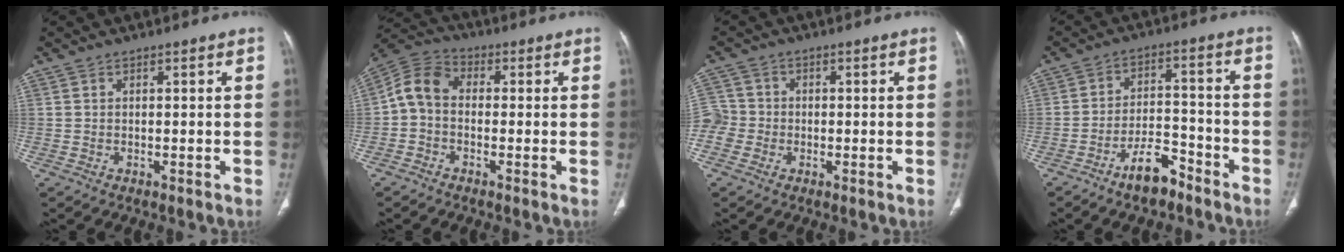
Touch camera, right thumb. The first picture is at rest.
{"total": 7.2, "force": [-0.6, 5.3, 4.8], "torque": [-0.082, 0.024, -0.029]}
{"total": 5.5, "force": [-1.4, 5.2, 1.3], "torque": [-0.017, 0.014, -0.033]}
{"total": 7.8, "force": [-5.7, 3.2, 4.2], "torque": [-0.068, 0.046, -0.099]}